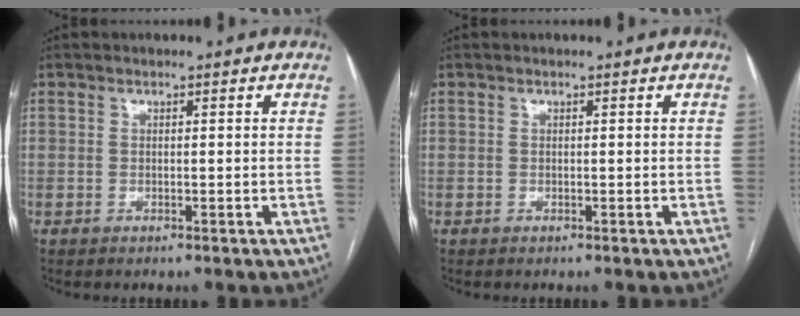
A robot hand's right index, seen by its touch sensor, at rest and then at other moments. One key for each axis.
{"total": 0.0}